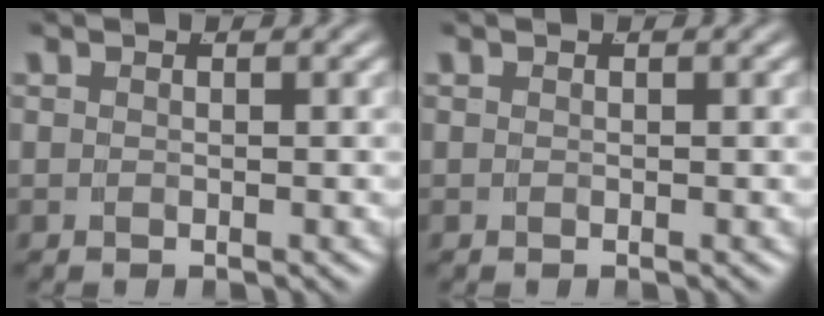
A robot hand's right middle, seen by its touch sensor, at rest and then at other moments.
{"total": 0.0}